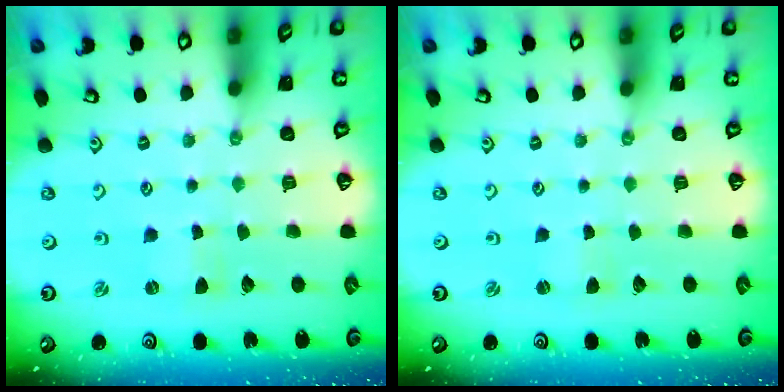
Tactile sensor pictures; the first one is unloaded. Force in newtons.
{"total": 1.1, "press": 1.0, "slide": 0.2}